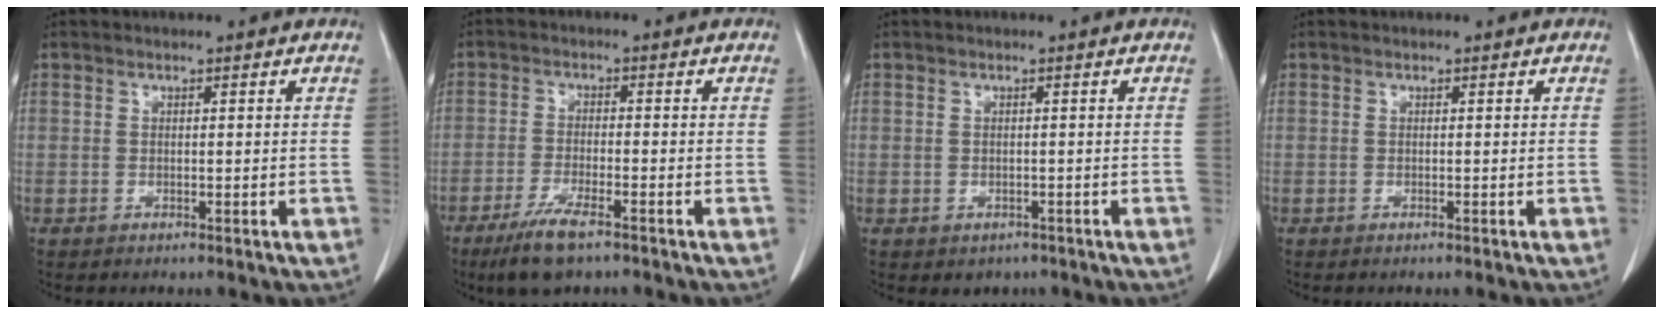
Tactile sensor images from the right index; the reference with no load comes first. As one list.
[{"total": 6.7, "force": [-4.6, 1.0, 4.8], "torque": [-0.098, -0.015, -0.081]}, {"total": 2.0, "force": [-1.1, 1.6, 0.5], "torque": [-0.006, 0.002, -0.007]}, {"total": 0.0}]